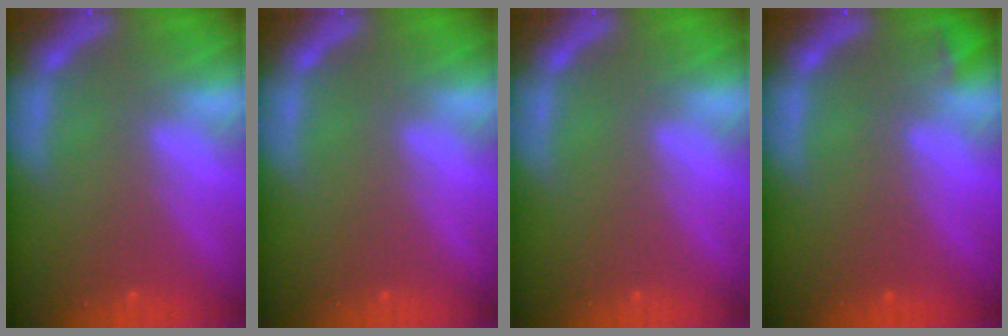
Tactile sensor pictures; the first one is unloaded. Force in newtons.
{"total": 0.0}
{"total": 0.0}
{"total": 0.9}